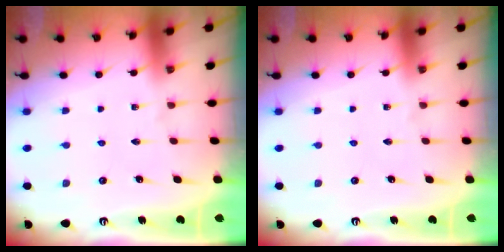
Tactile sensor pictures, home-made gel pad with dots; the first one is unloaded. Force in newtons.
{"total": 0.0}